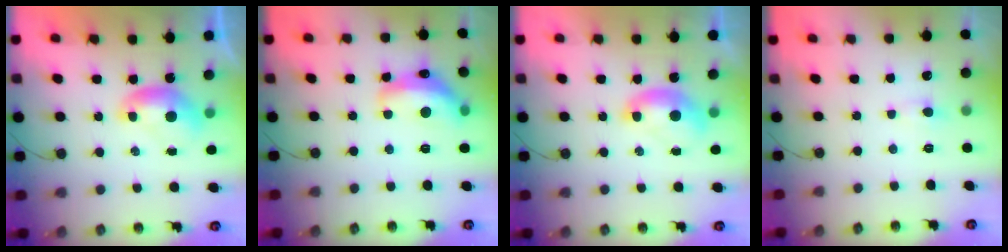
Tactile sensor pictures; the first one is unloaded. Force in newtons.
{"total": 9.1, "press": 9.1, "slide": 0.7}
{"total": 1.4, "press": 1.4, "slide": 0.3}
{"total": 1.6, "press": 1.6, "slide": 0.5}